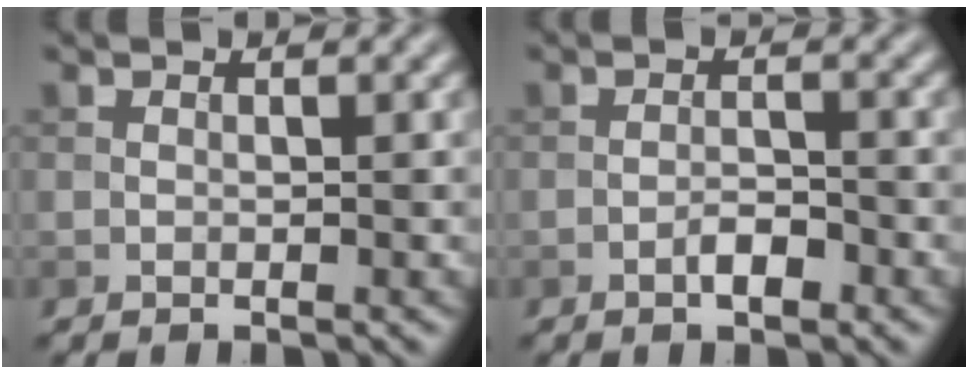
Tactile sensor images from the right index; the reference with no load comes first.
{"total": 1.8, "force": [-1.1, 0.7, 1.4], "torque": [-0.023, 0.003, -0.021]}